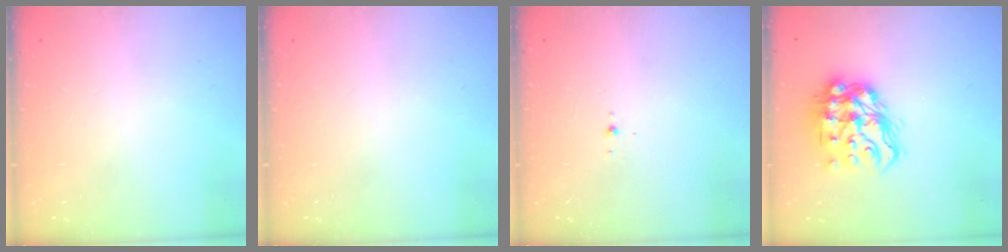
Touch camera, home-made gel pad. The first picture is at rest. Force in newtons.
{"total": 0.0}
{"total": 2.8, "press": 2.8, "slide": 0.7}
{"total": 16.7, "press": 16.6, "slide": 1.7}